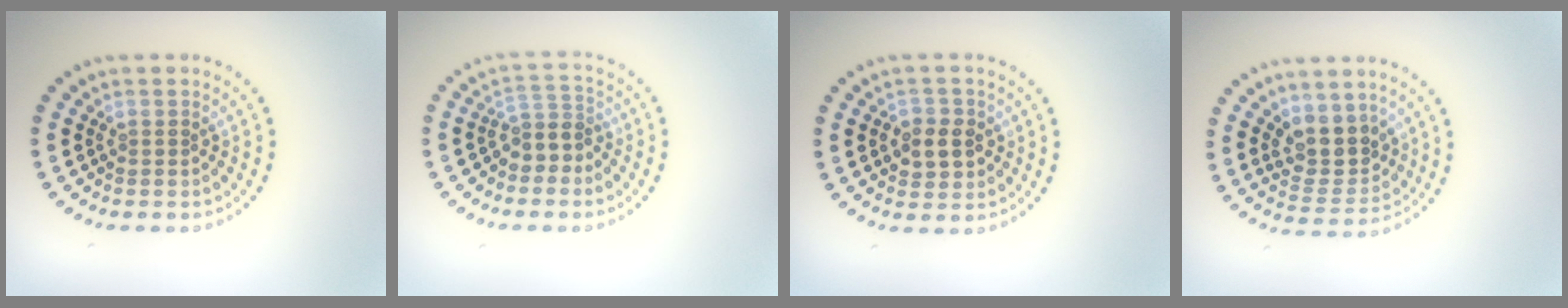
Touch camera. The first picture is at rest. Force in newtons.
{"total": 2.7, "press": 2.1, "slide": 1.7}
{"total": 2.9, "press": 2.8, "slide": 0.5}
{"total": 3.7, "press": 3.4, "slide": 1.5}